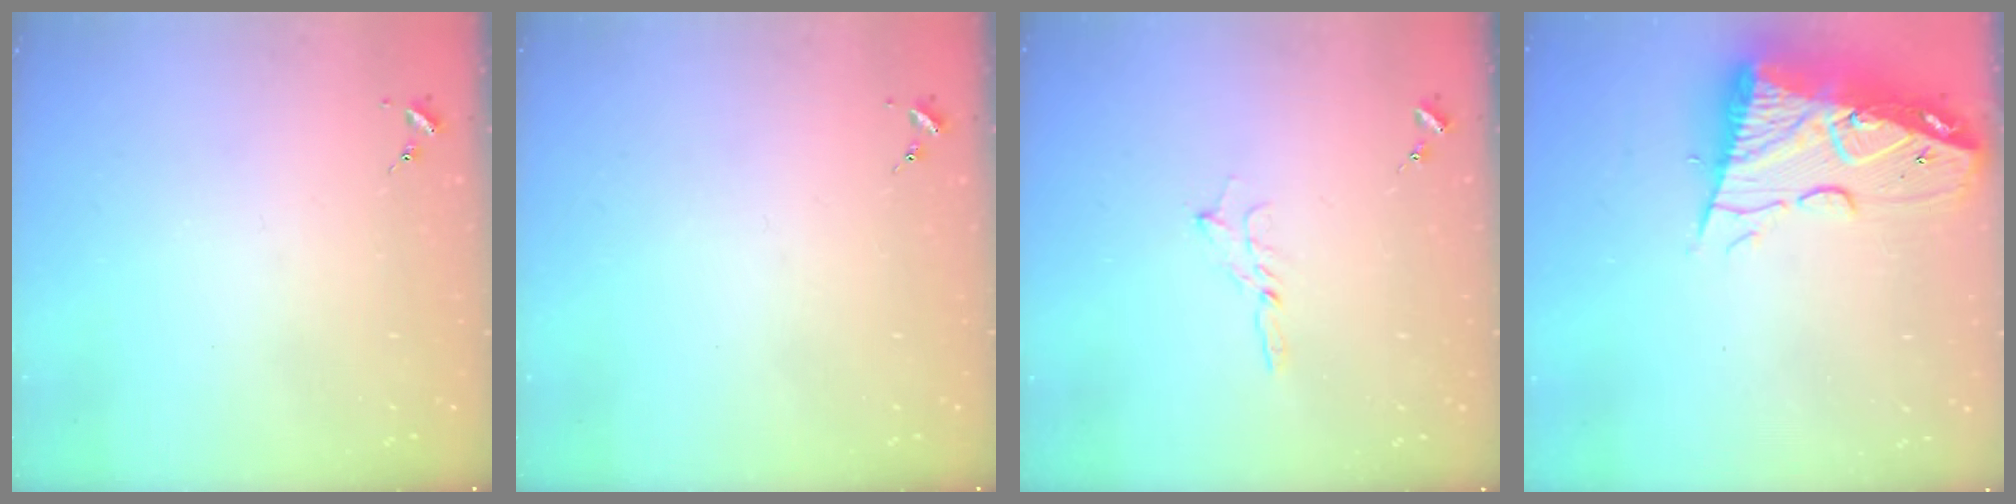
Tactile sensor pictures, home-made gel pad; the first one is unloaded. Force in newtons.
{"total": 0.0}
{"total": 2.9, "press": 2.9, "slide": 0.3}
{"total": 15.5, "press": 15.4, "slide": 1.4}